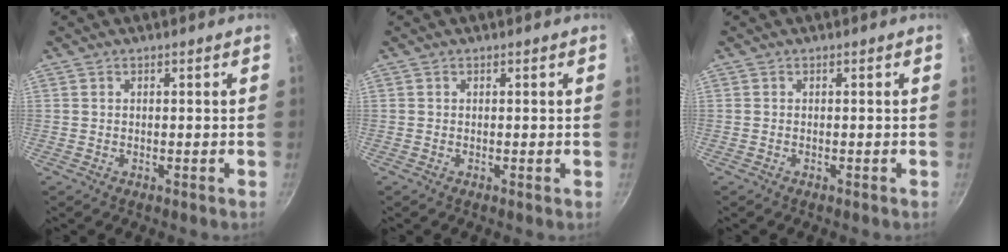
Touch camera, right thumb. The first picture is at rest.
{"total": 0.0}
{"total": 0.0}